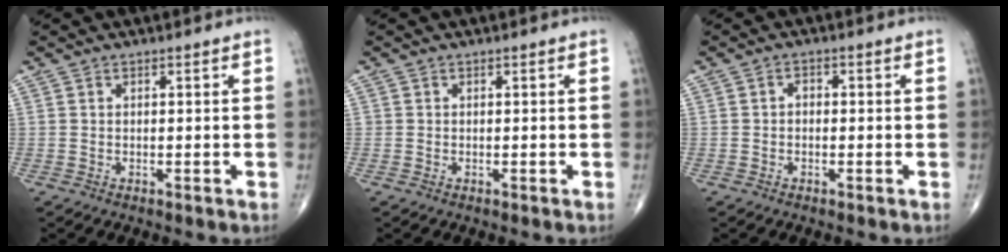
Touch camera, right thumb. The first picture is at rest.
{"total": 0.0}
{"total": 1.4, "force": [-0.2, 1.0, 0.9], "torque": [-0.006, 0.006, -0.009]}